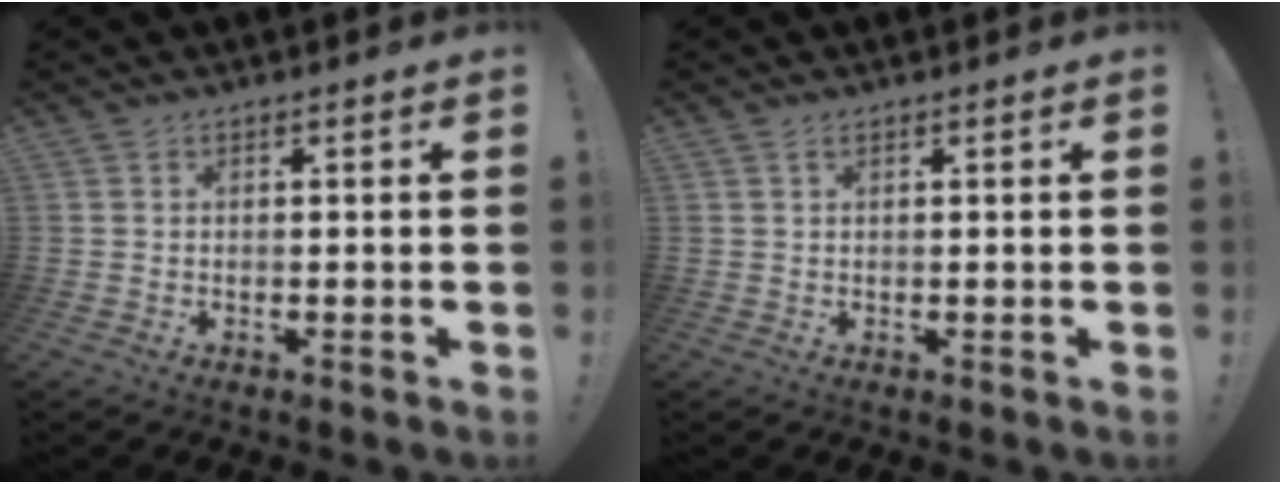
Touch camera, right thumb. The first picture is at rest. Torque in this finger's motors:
{"motor_torque": [0.00, -0.10, -0.06, 0.12, 0.09]}